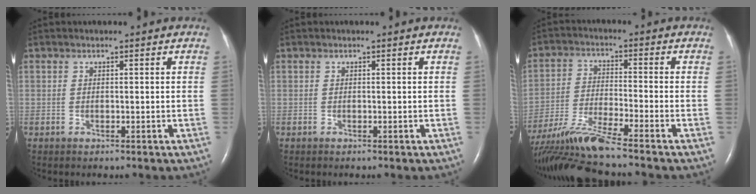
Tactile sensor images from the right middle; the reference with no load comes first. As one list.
[{"total": 0.0}, {"total": 11.6, "force": [-10.0, -2.0, 5.5], "torque": [-0.108, -0.022, -0.183]}]